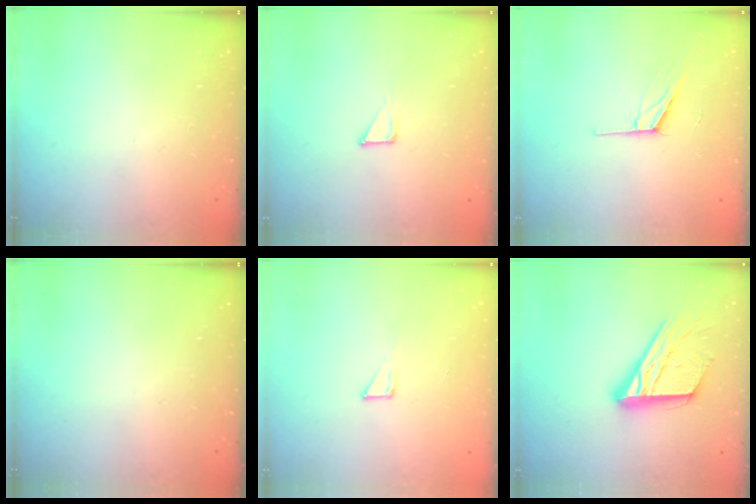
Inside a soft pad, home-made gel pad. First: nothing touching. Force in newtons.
{"total": 2.3, "press": 2.3, "slide": 0.1}
{"total": 7.8, "press": 7.2, "slide": 3.2}
{"total": 0.0}
{"total": 3.7, "press": 3.7, "slide": 0.4}
{"total": 17.5, "press": 17.4, "slide": 1.4}